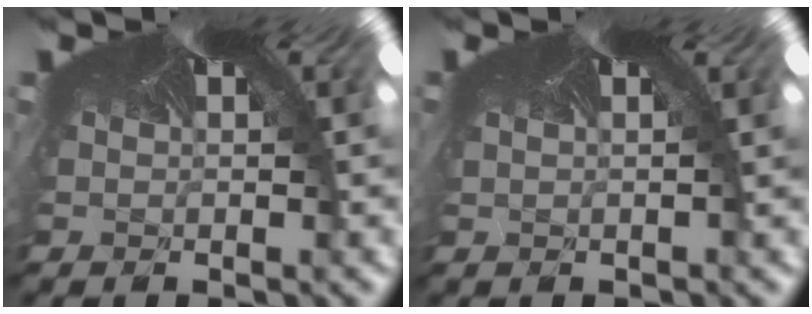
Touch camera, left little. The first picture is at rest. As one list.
[{"total": 0.0}]